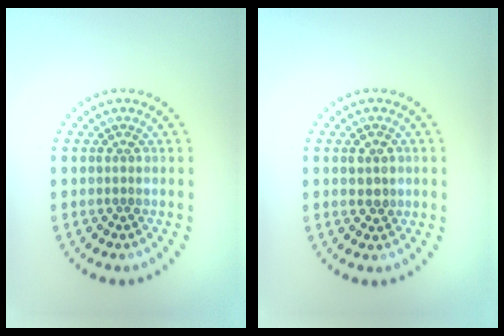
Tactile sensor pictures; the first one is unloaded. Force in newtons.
{"total": 1.6, "press": 1.6, "slide": 0.3}